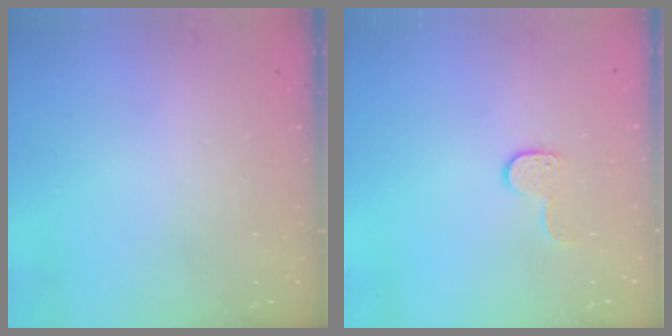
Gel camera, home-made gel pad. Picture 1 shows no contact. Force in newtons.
{"total": 5.9, "press": 5.9, "slide": 0.5}